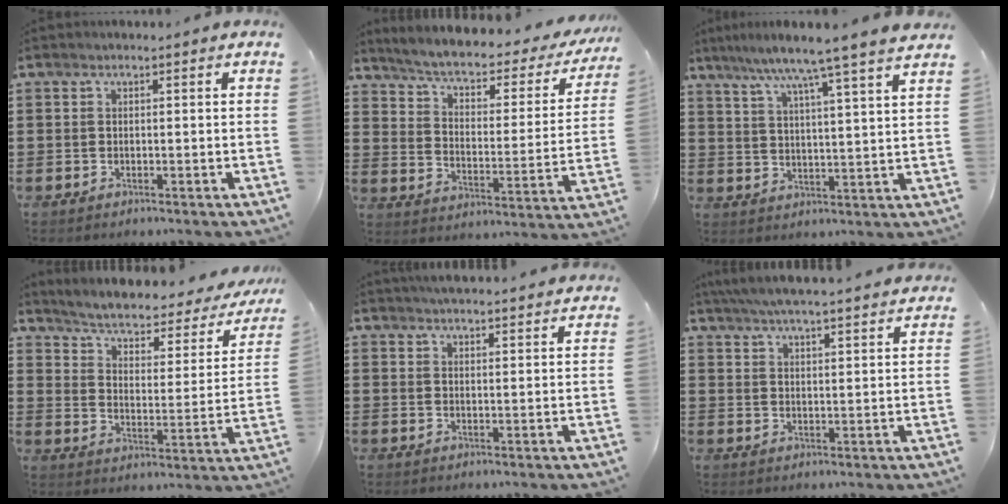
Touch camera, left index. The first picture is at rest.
{"total": 4.3, "force": [3.2, 1.0, 2.7], "torque": [-0.069, -0.025, 0.044]}
{"total": 6.9, "force": [5.8, -1.6, 3.4], "torque": [-0.088, -0.037, 0.092]}
{"total": 3.2, "force": [2.2, 1.0, 2.1], "torque": [-0.055, -0.022, 0.026]}
{"total": 3.4, "force": [3.3, -0.3, 0.3], "torque": [-0.014, -0.013, 0.061]}
{"total": 5.5, "force": [5.2, -0.3, 1.6], "torque": [-0.049, -0.027, 0.092]}